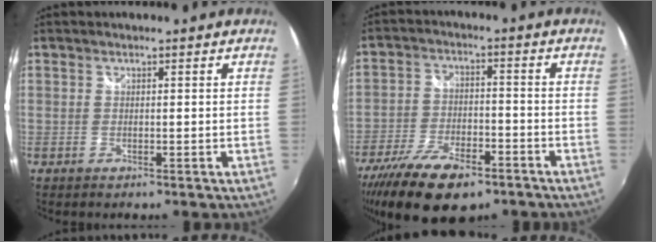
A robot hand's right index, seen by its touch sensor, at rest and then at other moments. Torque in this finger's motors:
{"motor_torque": [-0.38, -0.53, -0.09, -0.16]}